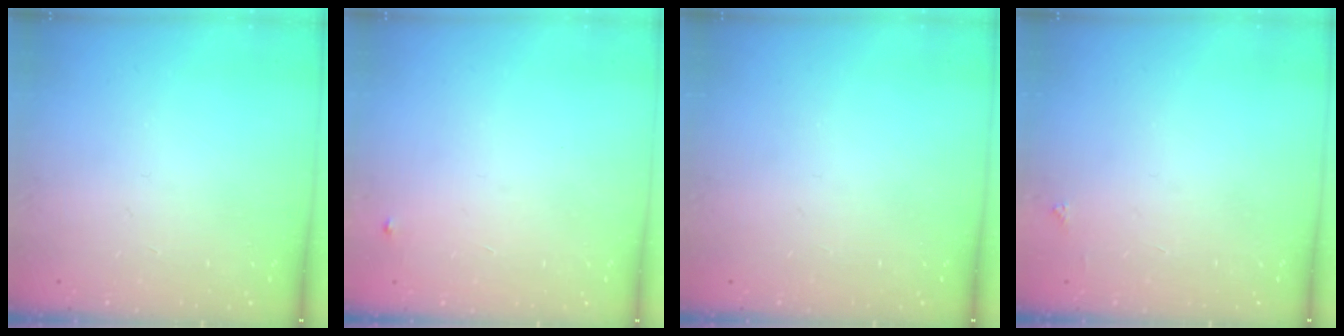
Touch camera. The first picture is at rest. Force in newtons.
{"total": 3.2, "press": 3.2, "slide": 0.2}
{"total": 0.0}
{"total": 2.0, "press": 2.0, "slide": 0.3}